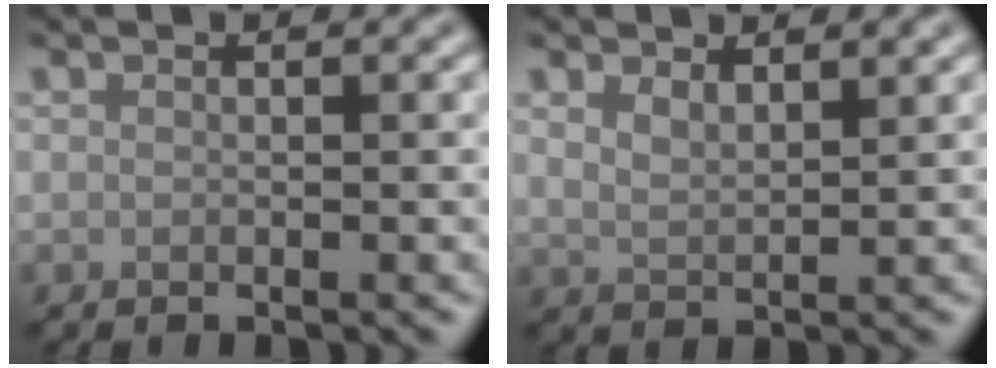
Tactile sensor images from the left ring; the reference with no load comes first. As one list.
[{"total": 2.0, "force": [1.6, 0.6, 1.1], "torque": [-0.025, -0.004, 0.032]}]